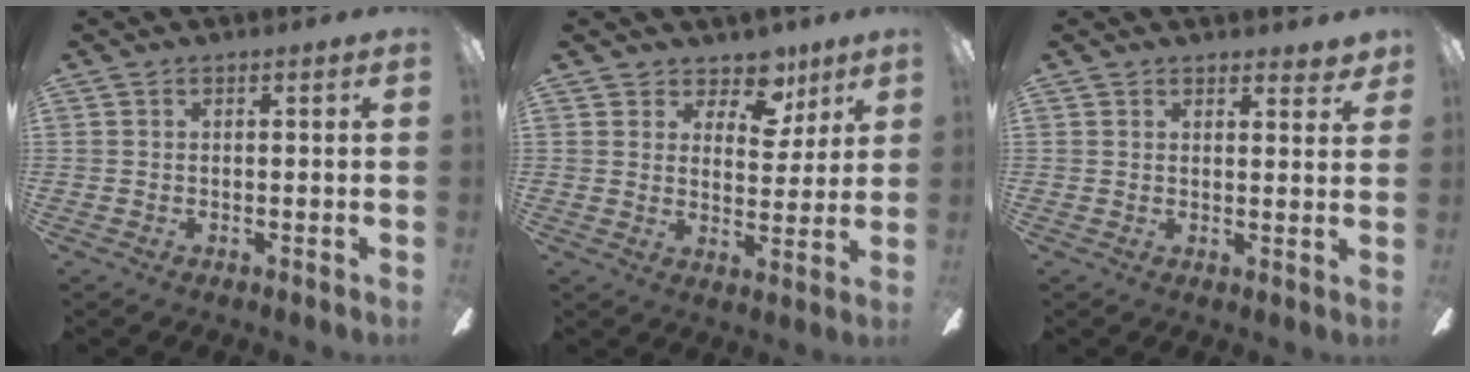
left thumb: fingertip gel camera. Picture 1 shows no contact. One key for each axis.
{"total": 8.9, "fx": 6.1, "fy": 5.4, "fz": 3.5, "tx": -0.045, "ty": -0.036, "tz": 0.111}
{"total": 2.4, "fx": 2.0, "fy": 0.5, "fz": 1.1, "tx": 0.000, "ty": -0.016, "tz": 0.032}